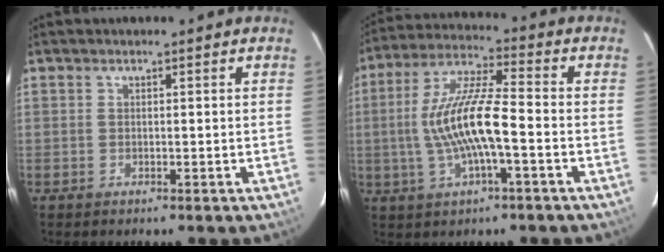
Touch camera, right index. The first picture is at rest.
{"total": 12.9, "force": [-2.4, 2.3, 12.5], "torque": [-0.252, 0.007, -0.045]}